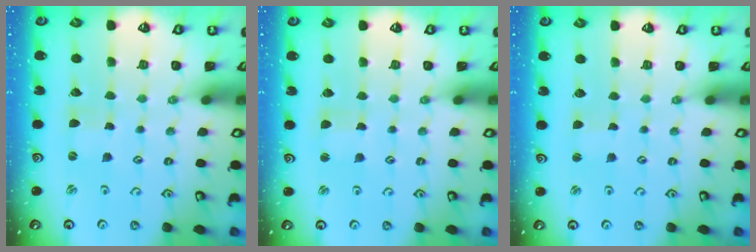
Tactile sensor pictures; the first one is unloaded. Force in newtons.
{"total": 1.3, "press": 1.3, "slide": 0.3}
{"total": 1.3, "press": 1.3, "slide": 0.2}